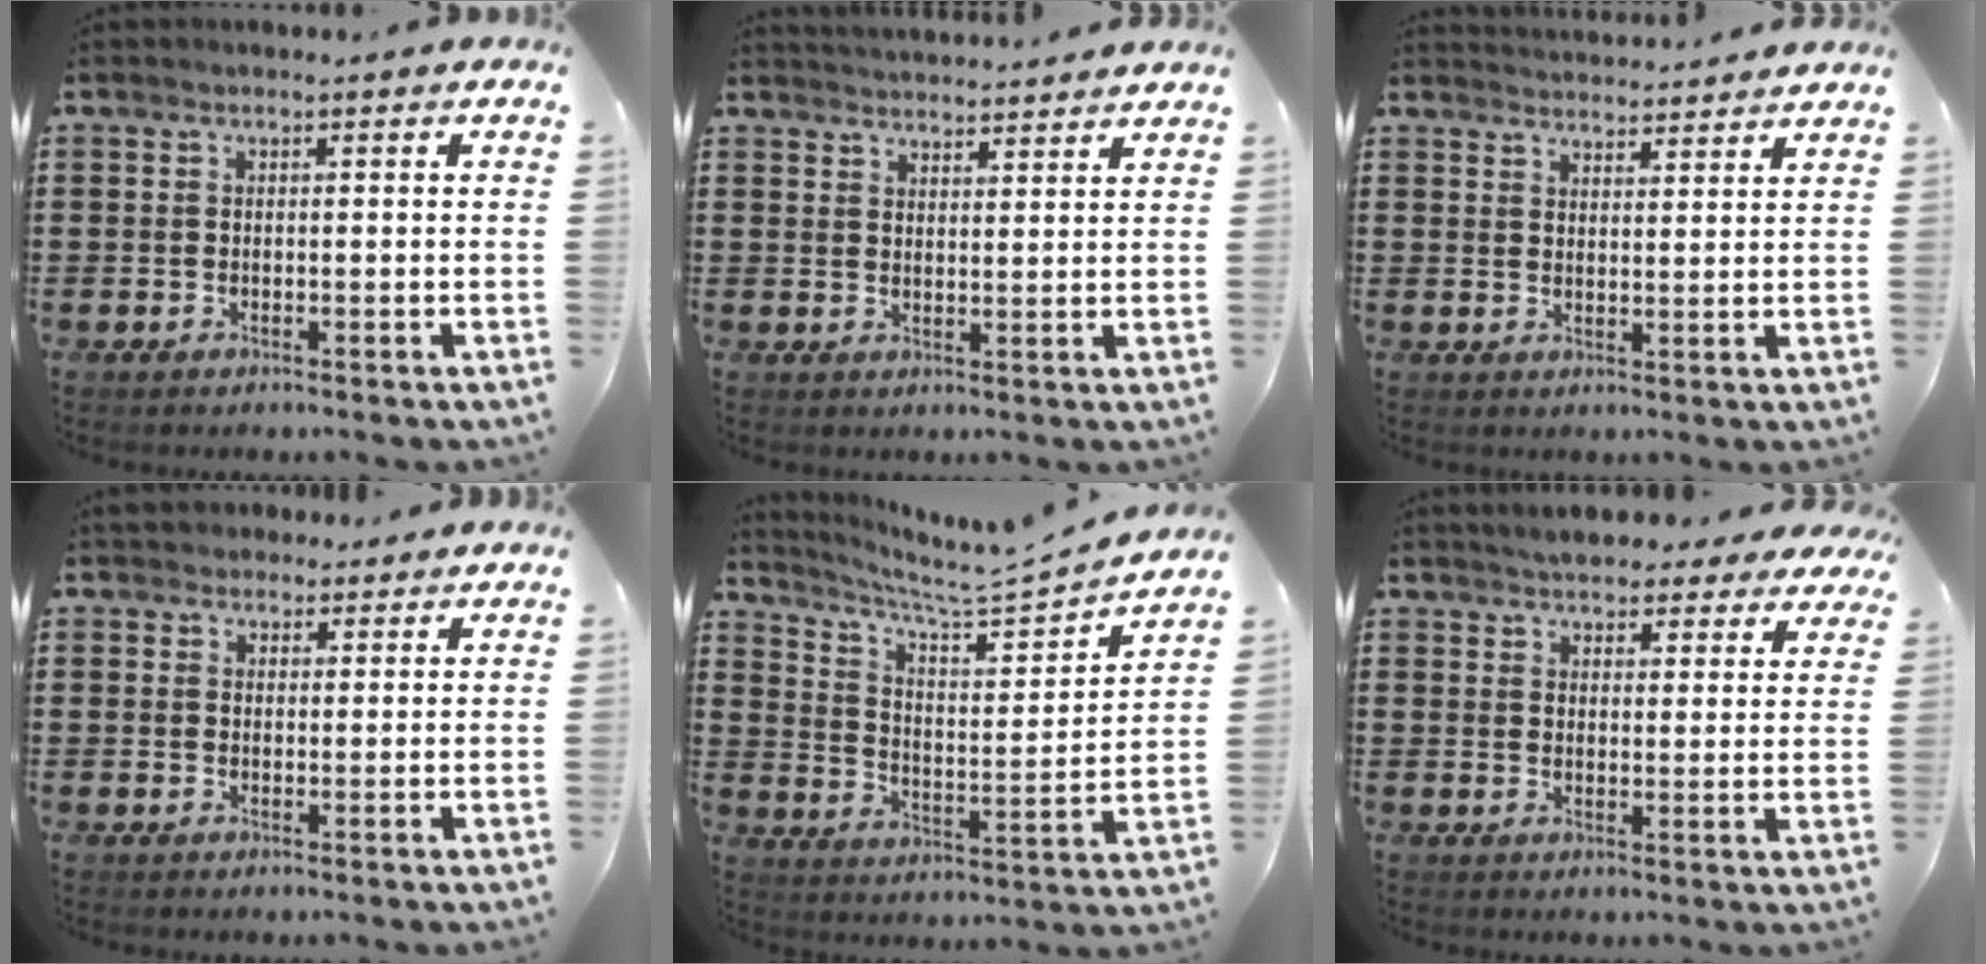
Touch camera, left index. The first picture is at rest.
{"total": 2.9, "force": [2.8, -0.4, -0.3], "torque": [-0.002, -0.014, 0.053]}
{"total": 3.0, "force": [3.0, -0.2, -0.3], "torque": [-0.003, -0.015, 0.055]}
{"total": 2.6, "force": [2.3, 1.3, -0.2], "torque": [0.004, 0.002, 0.042]}
{"total": 4.6, "force": [4.4, -0.7, 1.2], "torque": [-0.047, -0.048, 0.061]}
{"total": 4.3, "force": [4.3, 0.6, 0.5], "torque": [-0.025, -0.011, 0.079]}